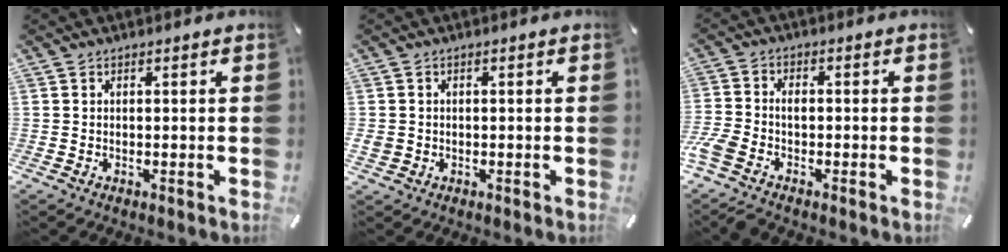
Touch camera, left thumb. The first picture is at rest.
{"total": 1.8, "force": [-0.4, 1.6, 0.7], "torque": [-0.015, 0.003, -0.009]}
{"total": 5.3, "force": [-2.2, 3.4, 3.4], "torque": [-0.086, 0.006, -0.046]}